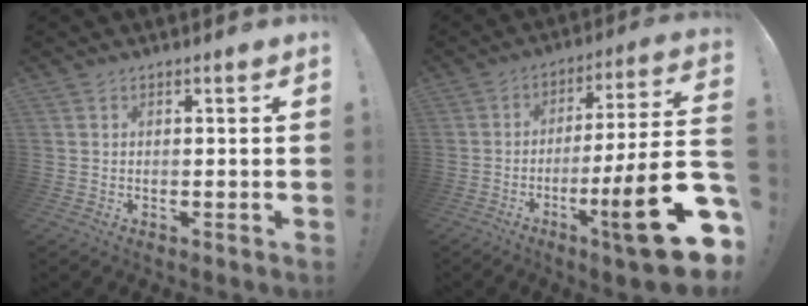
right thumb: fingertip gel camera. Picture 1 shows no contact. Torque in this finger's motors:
{"motor_torque": [2.56, 2.45, 1.46, -1.31, 0.55]}